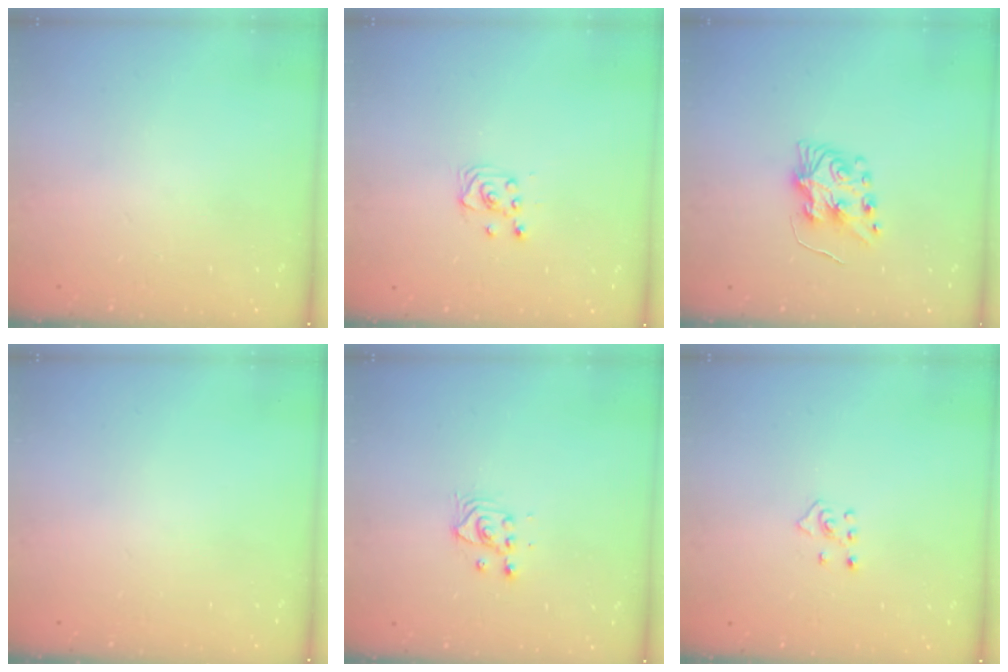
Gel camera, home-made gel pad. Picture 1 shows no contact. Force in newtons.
{"total": 2.9, "press": 2.9, "slide": 0.4}
{"total": 7.8, "press": 7.8, "slide": 0.7}
{"total": 0.0}
{"total": 3.7, "press": 3.7, "slide": 0.3}
{"total": 4.2, "press": 4.1, "slide": 0.7}